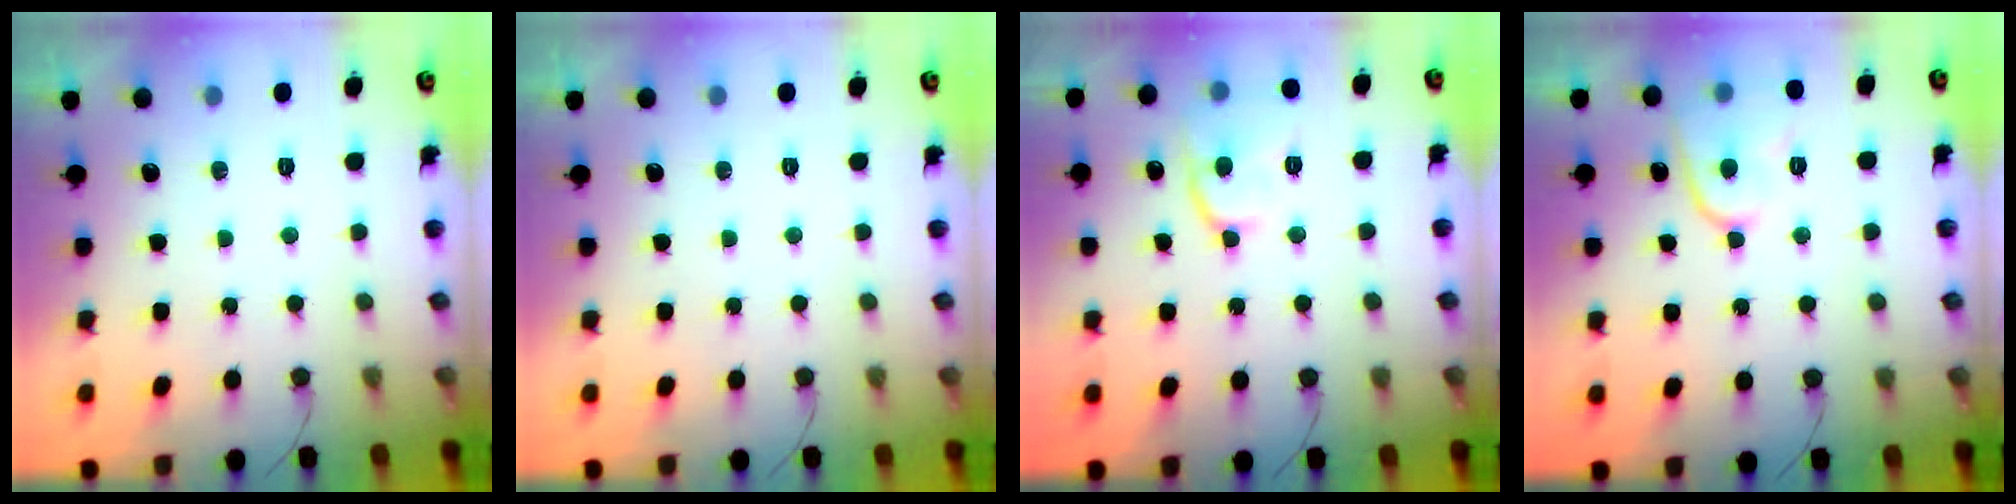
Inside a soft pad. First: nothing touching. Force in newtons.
{"total": 0.0}
{"total": 12.7, "press": 12.7, "slide": 1.2}
{"total": 10.3, "press": 10.2, "slide": 1.1}